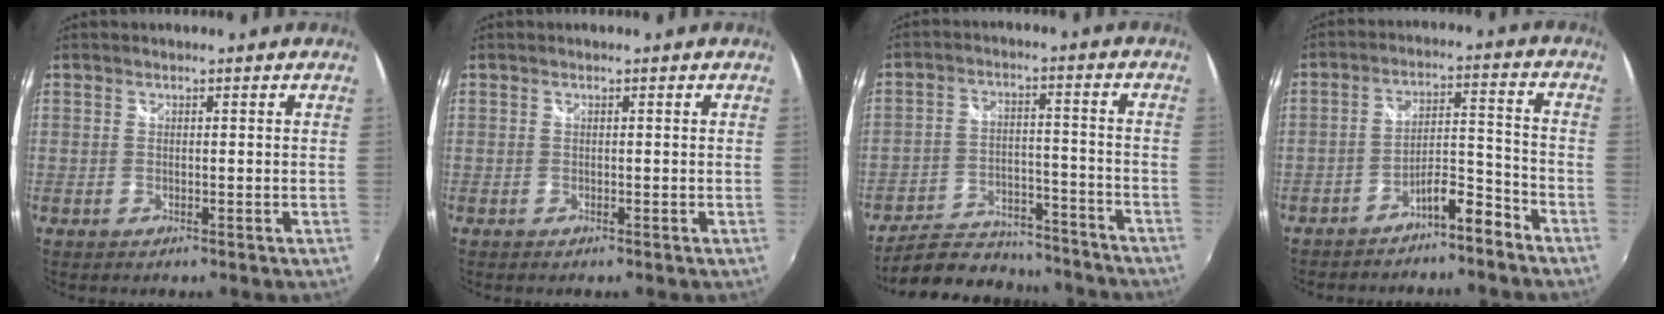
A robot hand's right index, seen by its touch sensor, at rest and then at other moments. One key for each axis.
{"total": 0.0}
{"total": 18.8, "fx": -16.5, "fy": 6.7, "fz": 6.1, "tx": -0.133, "ty": 0.016, "tz": -0.224}
{"total": 6.6, "fx": -5.7, "fy": 1.0, "fz": 3.2, "tx": -0.056, "ty": 0.022, "tz": -0.089}